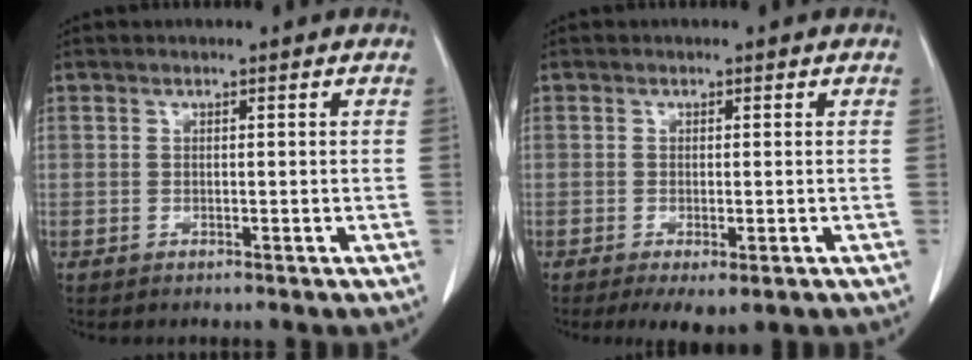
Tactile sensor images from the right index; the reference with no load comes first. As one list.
[{"total": 4.4, "force": [-2.2, 1.4, 3.5], "torque": [-0.051, -0.011, -0.028]}]